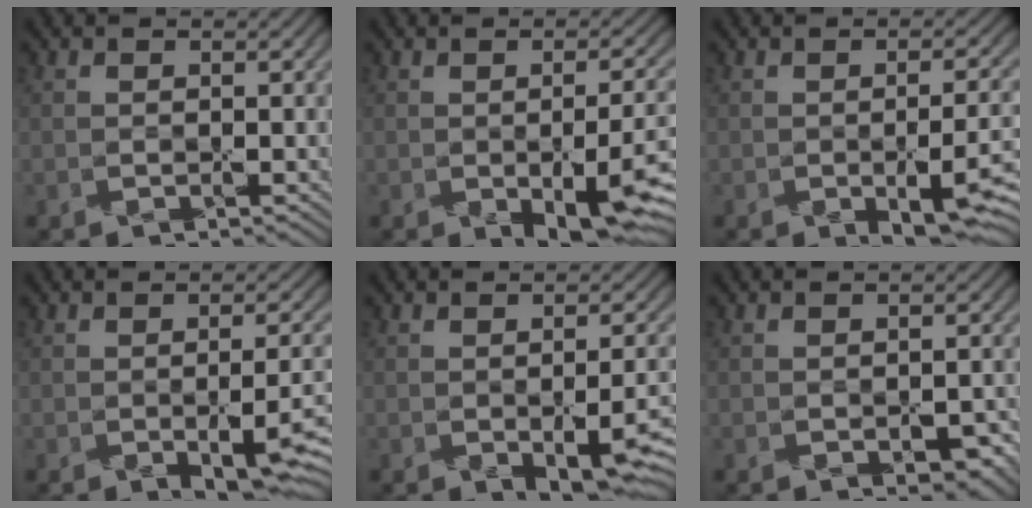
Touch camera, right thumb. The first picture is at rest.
{"total": 9.0, "force": [-2.2, 3.7, 8.0], "torque": [-0.111, -0.029, -0.006]}
{"total": 7.4, "force": [-1.9, 2.8, 6.6], "torque": [-0.092, -0.022, -0.011]}
{"total": 7.2, "force": [-1.8, 2.8, 6.4], "torque": [-0.088, -0.021, -0.006]}
{"total": 6.7, "force": [-1.9, 2.9, 5.7], "torque": [-0.085, -0.023, -0.004]}
{"total": 2.3, "force": [-0.9, 1.2, 1.7], "torque": [-0.027, -0.011, -0.004]}